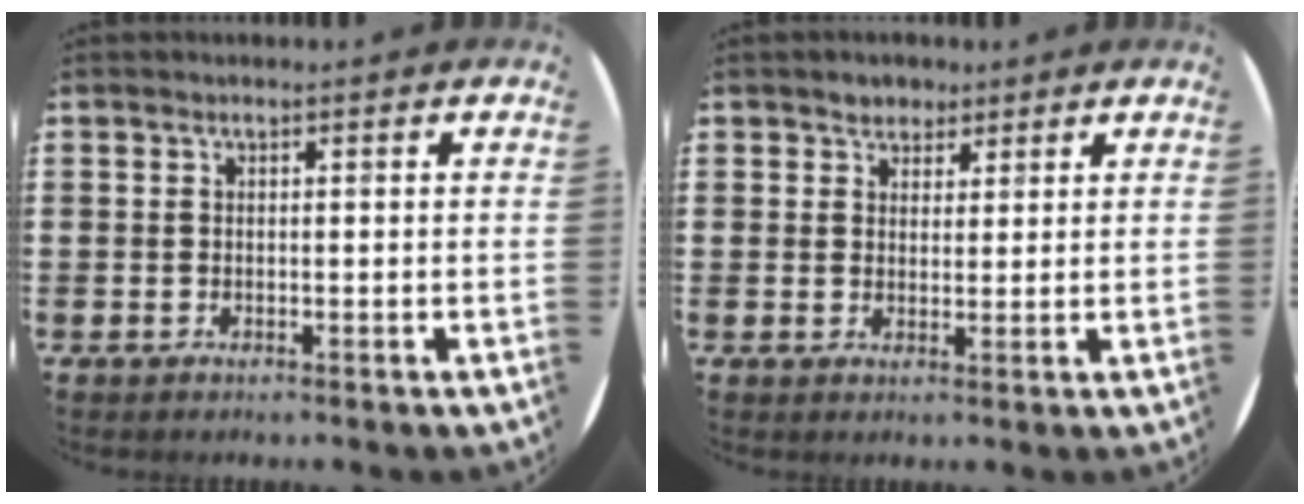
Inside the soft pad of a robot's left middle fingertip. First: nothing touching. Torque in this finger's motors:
{"motor_torque": [0.16, -0.12, 0.01, 0.00]}